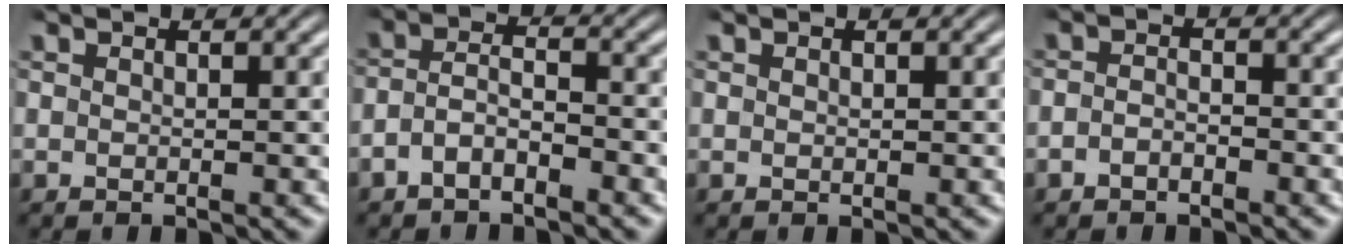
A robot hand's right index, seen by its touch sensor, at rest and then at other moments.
{"total": 3.8, "force": [-2.6, 2.1, 1.8], "torque": [-0.033, -0.010, -0.047]}
{"total": 0.0}
{"total": 1.8, "force": [-1.6, 0.8, 0.5], "torque": [-0.011, -0.007, -0.029]}